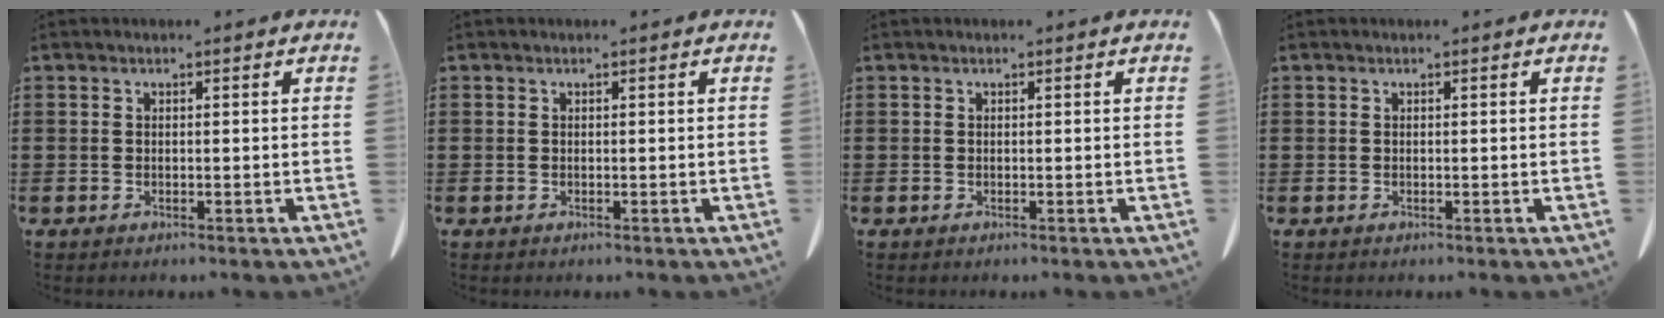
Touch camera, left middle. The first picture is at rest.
{"total": 0.0}
{"total": 0.0}
{"total": 0.0}